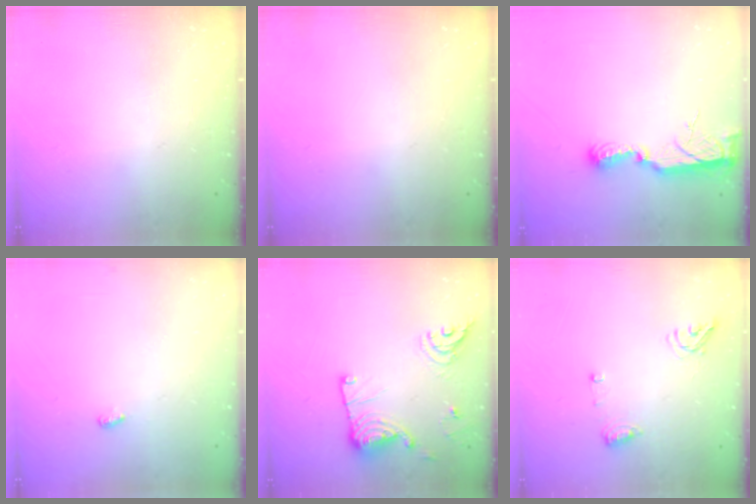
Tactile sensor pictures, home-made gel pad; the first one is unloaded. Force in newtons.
{"total": 0.0}
{"total": 8.4, "press": 8.4, "slide": 0.5}
{"total": 3.6, "press": 3.6, "slide": 0.4}
{"total": 14.5, "press": 14.5, "slide": 0.4}
{"total": 7.4, "press": 7.4, "slide": 1.0}